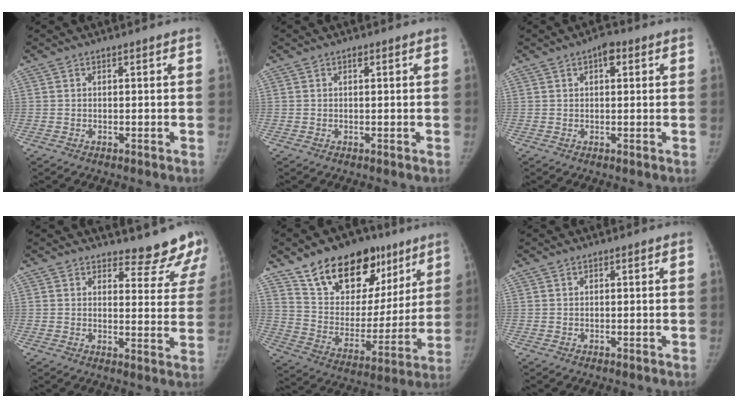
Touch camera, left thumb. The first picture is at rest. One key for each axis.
{"total": 0.7, "fx": 0.3, "fy": 0.4, "fz": 0.5, "tx": -0.003, "ty": 0.000, "tz": 0.003}
{"total": 3.3, "fx": 1.4, "fy": 1.8, "fz": 2.4, "tx": -0.022, "ty": 0.001, "tz": 0.015}
{"total": 9.6, "fx": 8.9, "fy": 3.3, "fz": 1.0, "tx": 0.033, "ty": -0.073, "tz": 0.086}
{"total": 24.3, "fx": 14.9, "fy": 14.1, "fz": 12.9, "tx": -0.155, "ty": -0.040, "tz": 0.248}
{"total": 0.0}